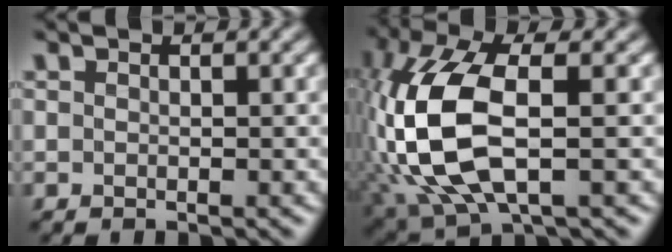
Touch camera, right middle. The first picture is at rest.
{"total": 10.9, "force": [-0.4, 5.2, 9.6], "torque": [-0.228, 0.000, -0.007]}